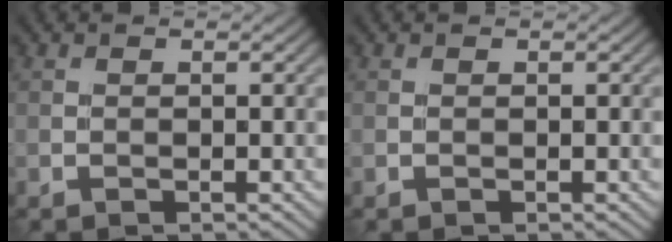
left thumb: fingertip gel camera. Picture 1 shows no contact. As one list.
[{"total": 0.0}]